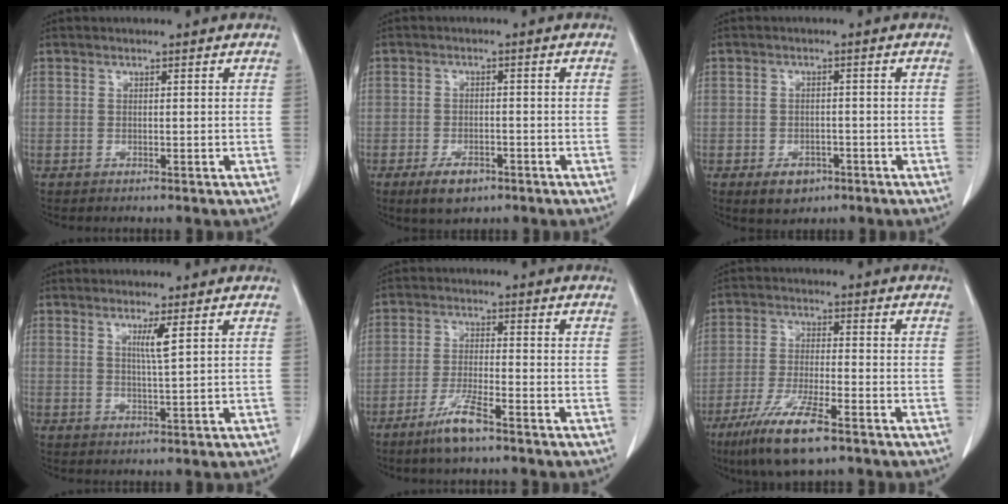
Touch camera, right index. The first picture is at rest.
{"total": 4.5, "force": [-2.8, 2.2, 2.7], "torque": [-0.050, -0.001, -0.040]}
{"total": 4.0, "force": [-2.2, 2.7, 1.9], "torque": [-0.026, 0.003, -0.023]}
{"total": 2.9, "force": [1.2, -0.5, 2.6], "torque": [-0.048, -0.006, 0.023]}
{"total": 5.8, "force": [-4.1, 0.4, 4.1], "torque": [-0.087, -0.008, -0.078]}
{"total": 10.3, "force": [-6.6, 1.5, 7.8], "torque": [-0.156, -0.023, -0.116]}